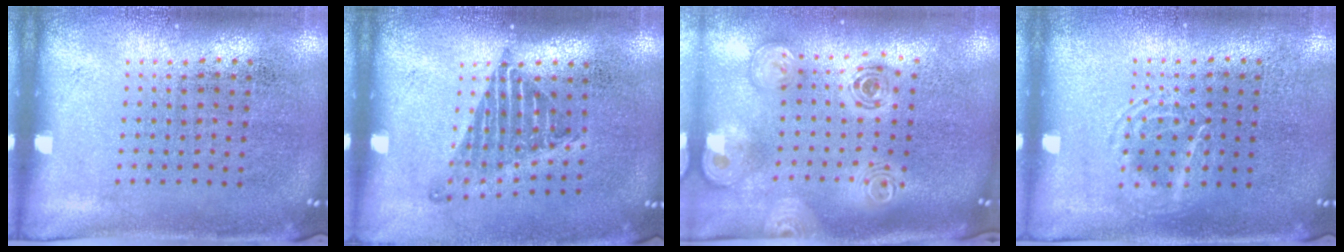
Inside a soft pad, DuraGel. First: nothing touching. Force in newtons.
{"total": 1.3, "press": 1.1, "slide": 0.8}
{"total": 2.0, "press": 1.7, "slide": 1.1}
{"total": 1.6, "press": 1.6, "slide": 0.2}